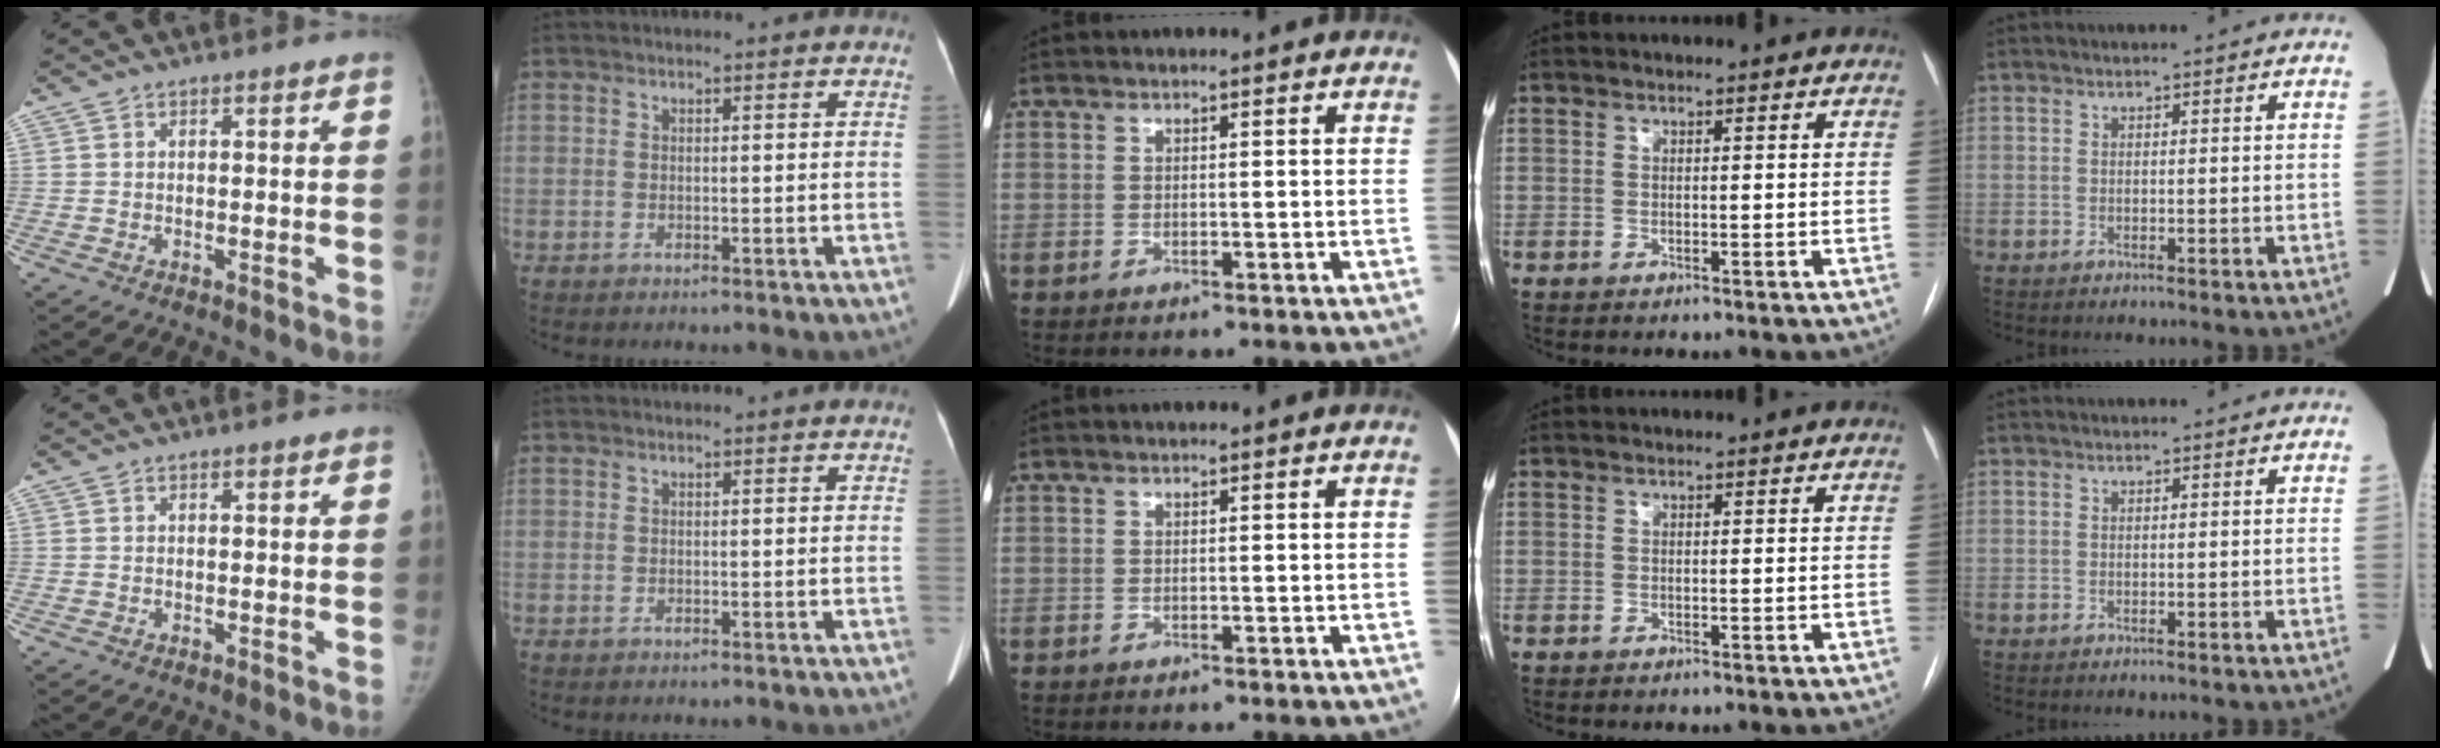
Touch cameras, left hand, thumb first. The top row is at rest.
{}